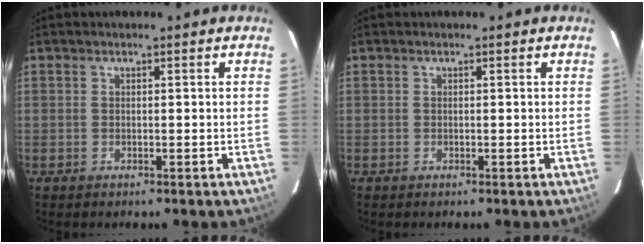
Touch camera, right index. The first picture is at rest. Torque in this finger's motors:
{"motor_torque": [0.00, 0.00, 0.02, 0.00]}